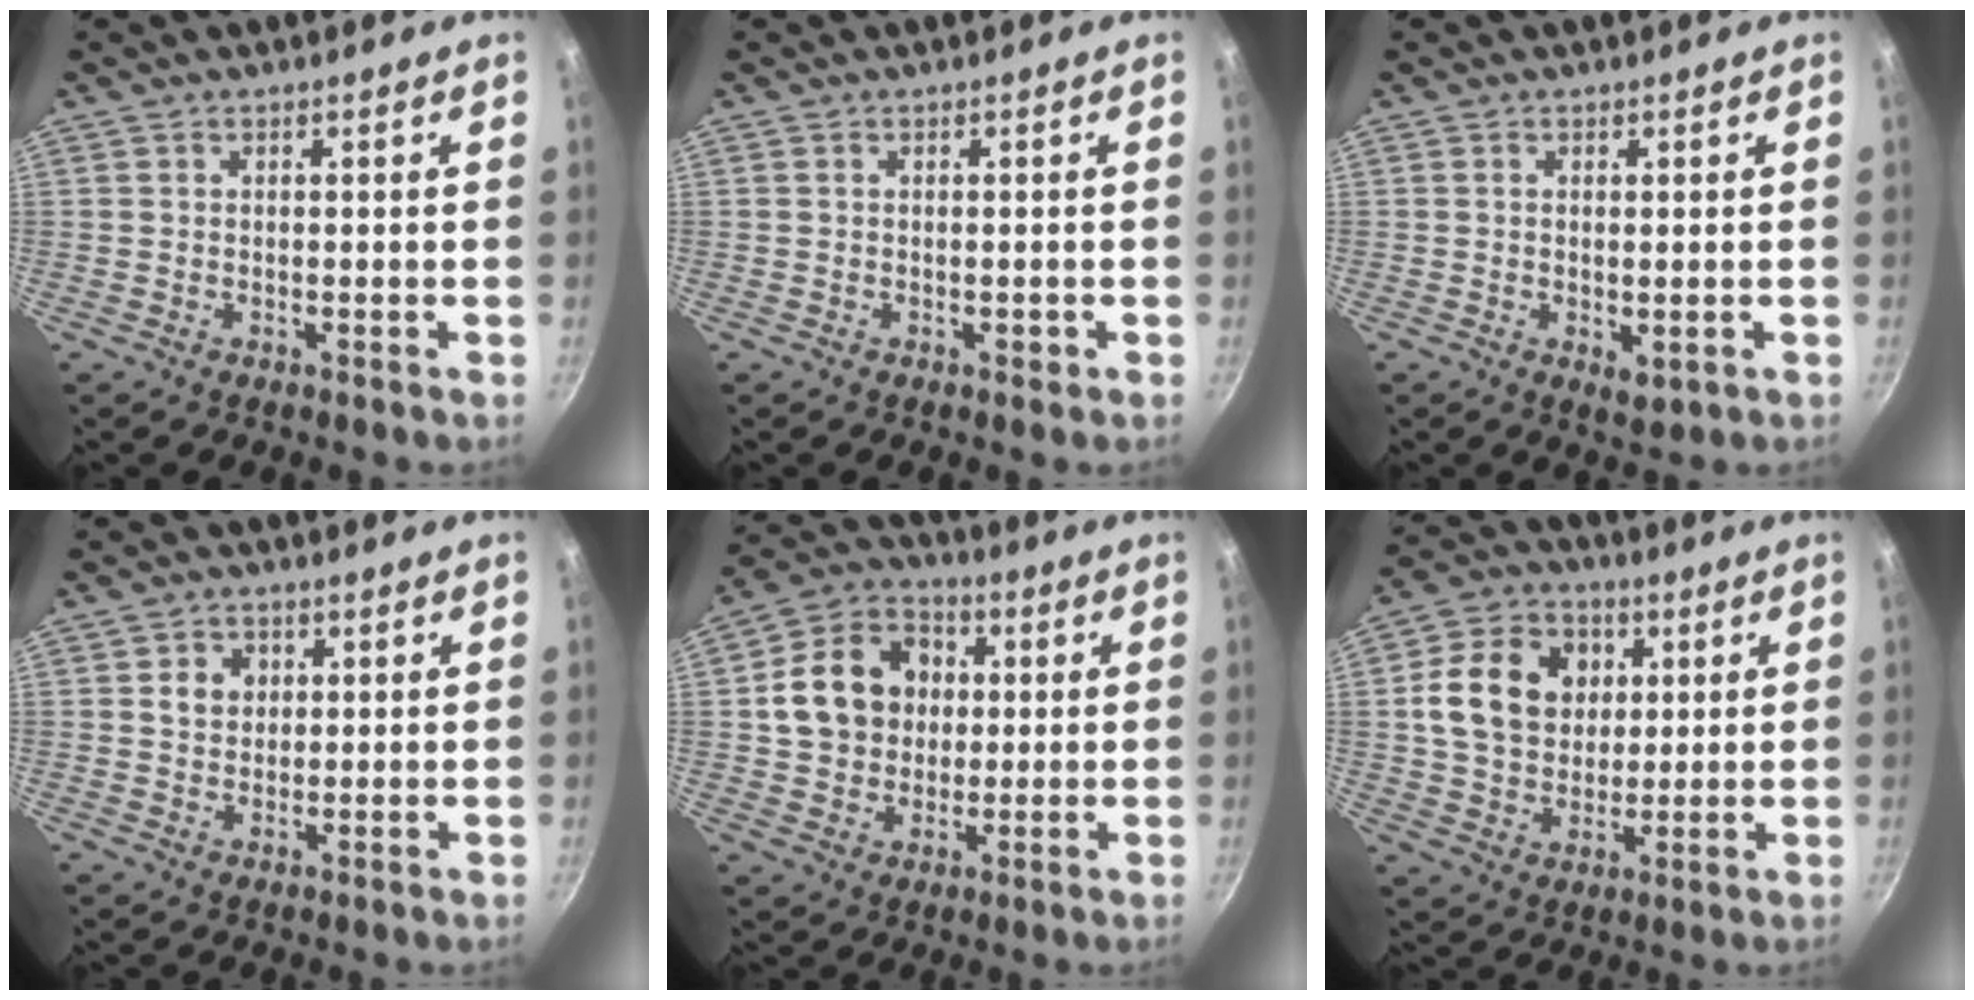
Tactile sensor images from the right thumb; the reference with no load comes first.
{"total": 0.6, "force": [-0.2, 0.4, 0.4], "torque": [-0.004, 0.002, -0.001]}
{"total": 2.3, "force": [-0.2, 1.0, 2.0], "torque": [-0.033, -0.012, 0.001]}
{"total": 3.9, "force": [0.9, 3.4, 1.7], "torque": [-0.009, 0.003, 0.014]}
{"total": 14.3, "force": [1.7, 11.9, 7.6], "torque": [-0.104, 0.022, 0.023]}
{"total": 14.9, "force": [3.2, 12.0, 8.3], "torque": [-0.120, 0.005, 0.049]}